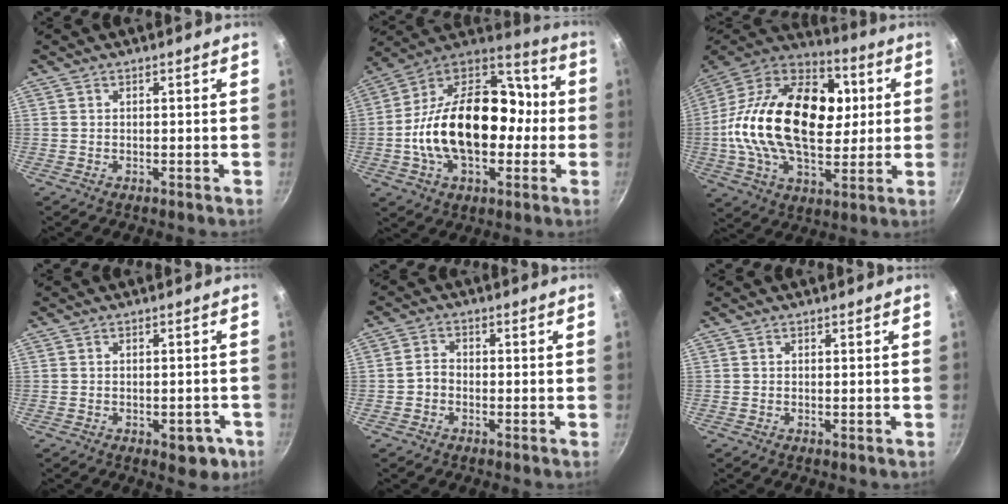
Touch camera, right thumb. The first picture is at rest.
{"total": 26.2, "force": [-2.7, 16.9, 19.8], "torque": [-0.314, 0.063, -0.056]}
{"total": 30.7, "force": [2.8, 19.1, 23.9], "torque": [-0.402, 0.026, 0.033]}
{"total": 5.5, "force": [-2.3, 3.2, 3.9], "torque": [-0.023, 0.015, -0.020]}
{"total": 2.7, "force": [-1.0, 2.2, 1.3], "torque": [-0.016, 0.019, -0.024]}
{"total": 0.0}